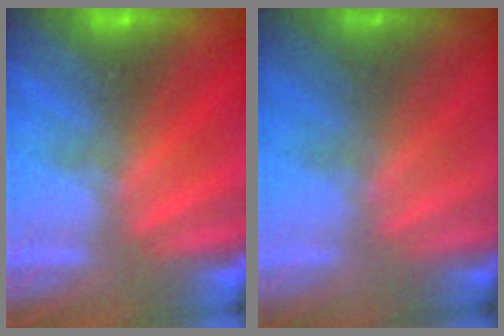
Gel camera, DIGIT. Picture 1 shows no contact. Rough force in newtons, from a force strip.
{"total": 1.3}